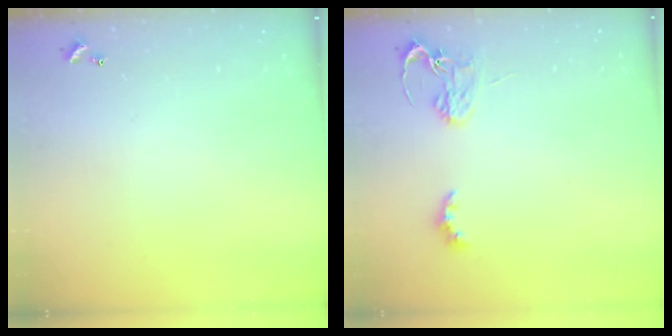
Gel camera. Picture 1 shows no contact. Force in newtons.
{"total": 2.9, "press": 2.8, "slide": 0.6}